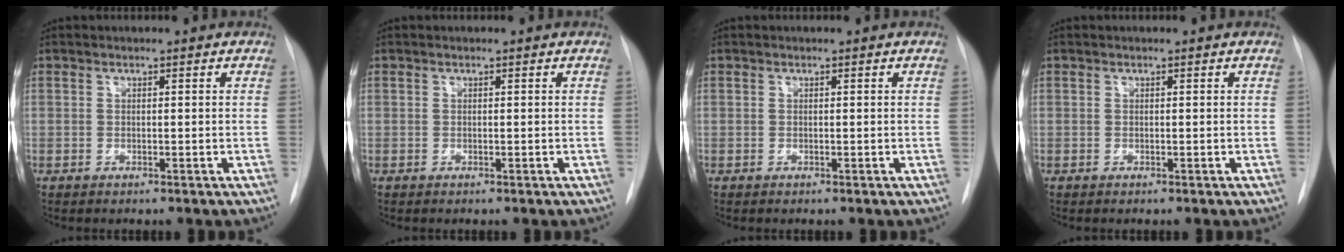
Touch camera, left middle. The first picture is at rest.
{"total": 0.0}
{"total": 0.0}
{"total": 0.0}